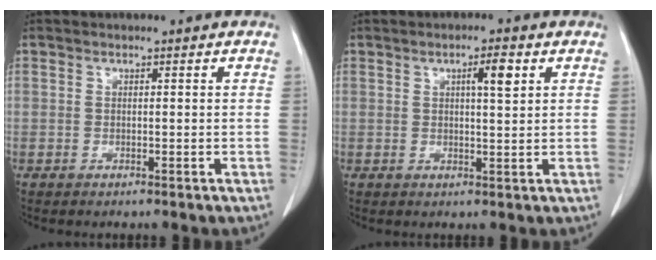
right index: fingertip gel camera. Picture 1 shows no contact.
{"total": 3.5, "force": [1.4, 0.4, 3.2], "torque": [-0.052, -0.001, 0.021]}